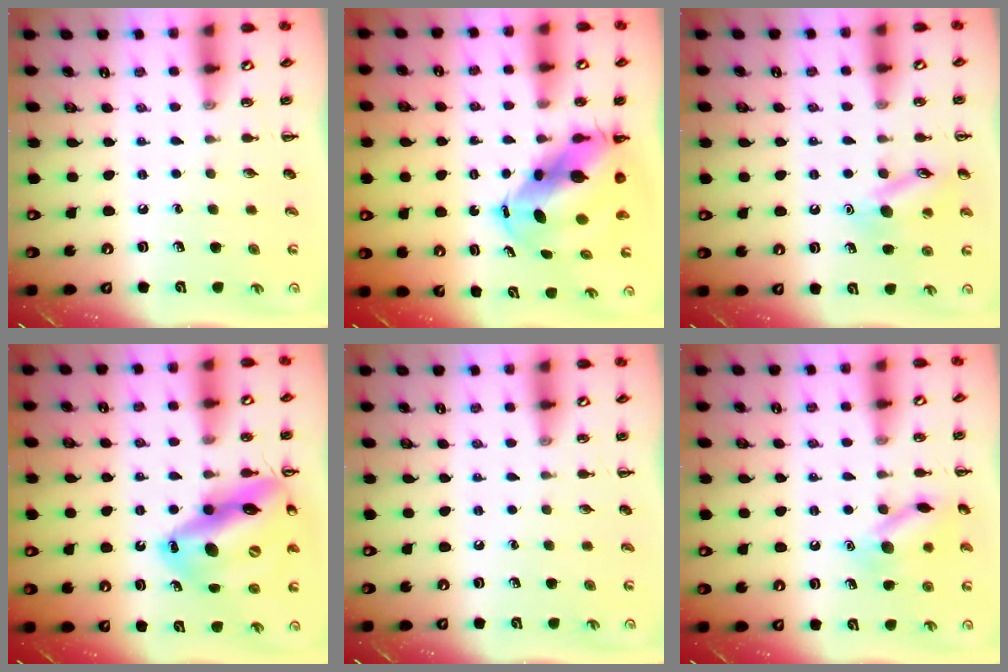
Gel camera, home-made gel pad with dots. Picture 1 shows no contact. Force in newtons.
{"total": 10.3, "press": 10.0, "slide": 2.8}
{"total": 11.8, "press": 11.8, "slide": 1.1}
{"total": 20.8, "press": 19.9, "slide": 5.8}
{"total": 0.0}
{"total": 11.9, "press": 11.9, "slide": 0.6}